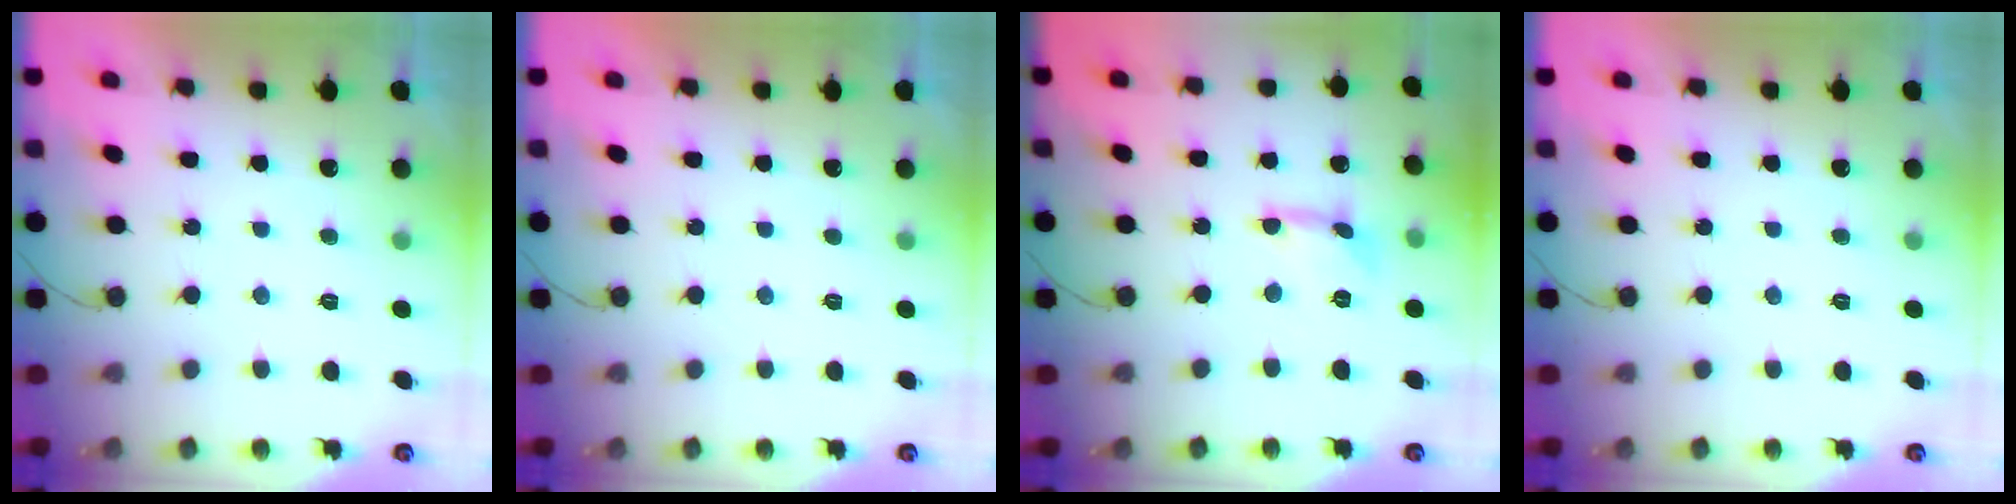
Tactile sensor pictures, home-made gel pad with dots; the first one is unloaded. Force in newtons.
{"total": 0.0}
{"total": 1.7, "press": 1.7, "slide": 0.1}
{"total": 0.0}